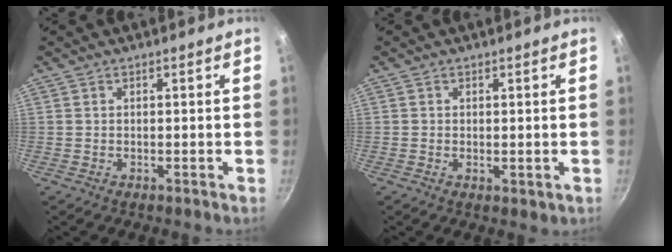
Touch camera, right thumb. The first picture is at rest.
{"total": 1.2, "force": [0.2, 0.6, 1.0], "torque": [-0.015, -0.007, 0.001]}